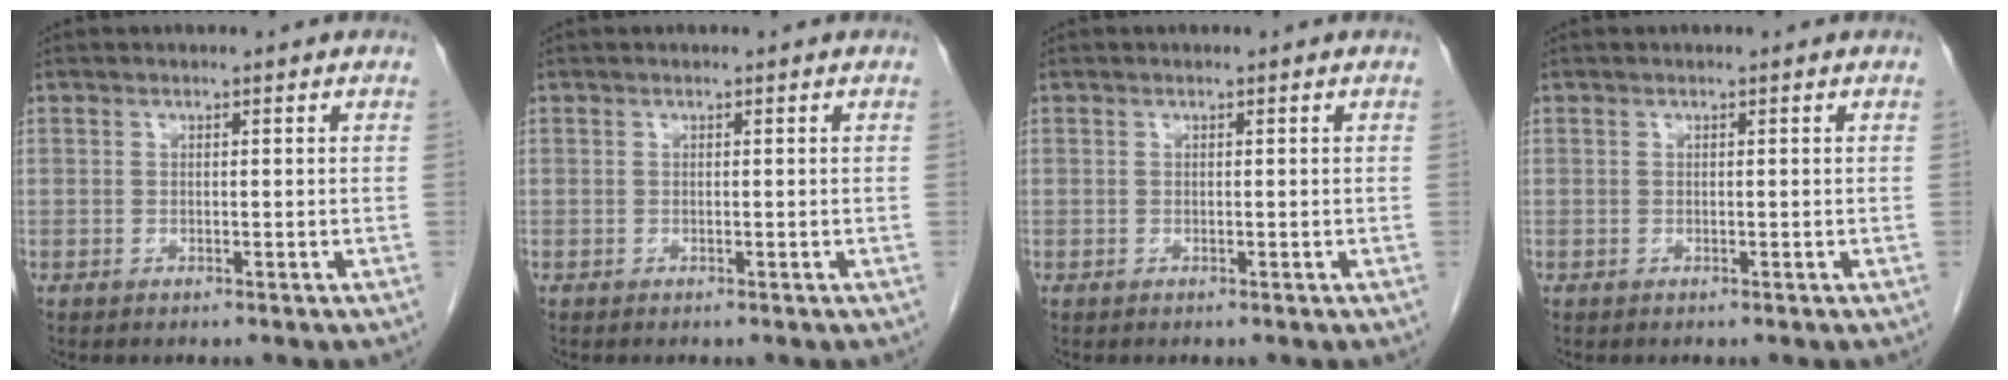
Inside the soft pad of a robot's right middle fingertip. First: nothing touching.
{"total": 0.0}
{"total": 0.0}
{"total": 0.0}